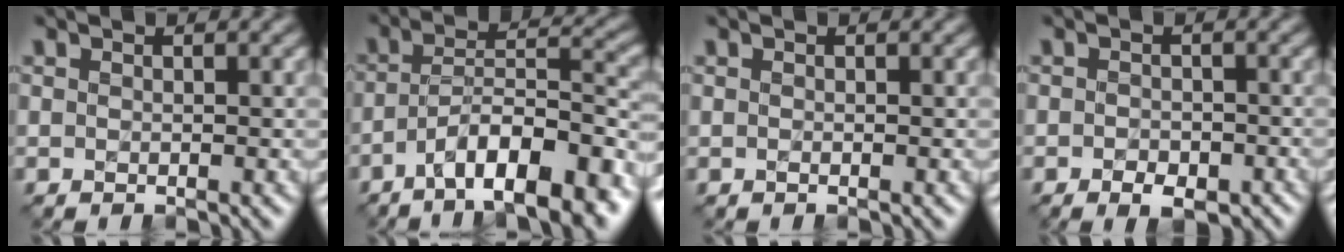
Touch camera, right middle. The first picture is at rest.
{"total": 10.3, "force": [-6.1, 3.1, 7.8], "torque": [-0.114, 0.019, -0.106]}
{"total": 0.0}
{"total": 2.7, "force": [-1.1, 1.6, 1.8], "torque": [-0.024, -0.002, -0.015]}